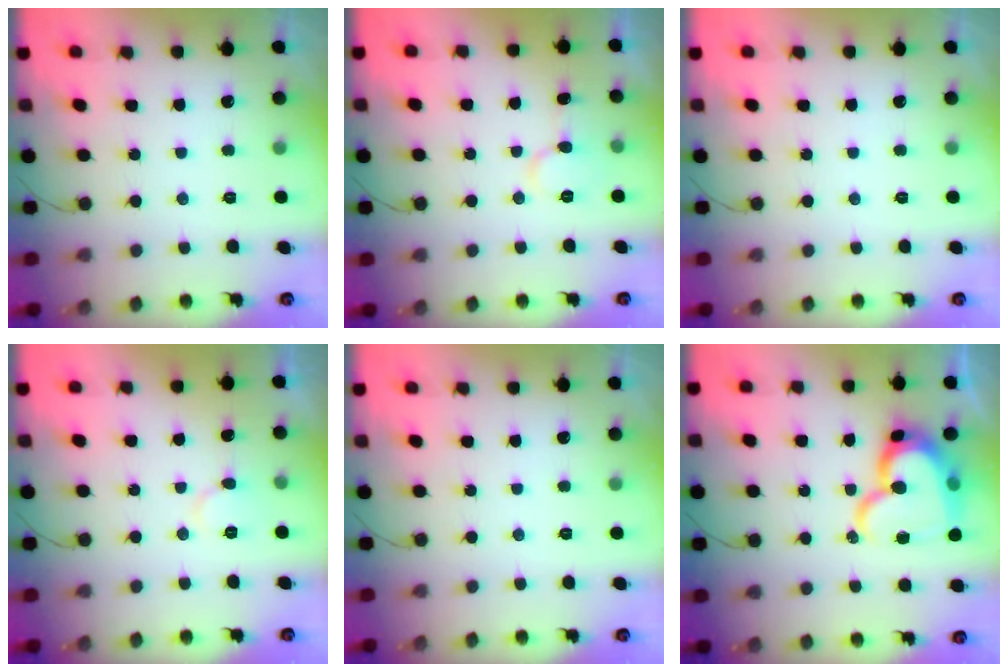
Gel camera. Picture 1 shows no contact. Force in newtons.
{"total": 6.5, "press": 6.5, "slide": 0.5}
{"total": 0.0}
{"total": 4.5, "press": 4.5, "slide": 0.3}
{"total": 0.0}
{"total": 18.1, "press": 18.1, "slide": 1.3}